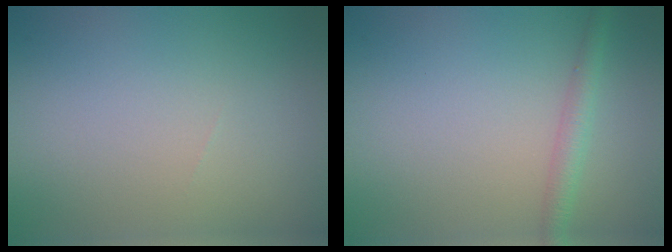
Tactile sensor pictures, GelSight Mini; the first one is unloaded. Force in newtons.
{"total": 2.0, "press": 2.0, "slide": 0.0}